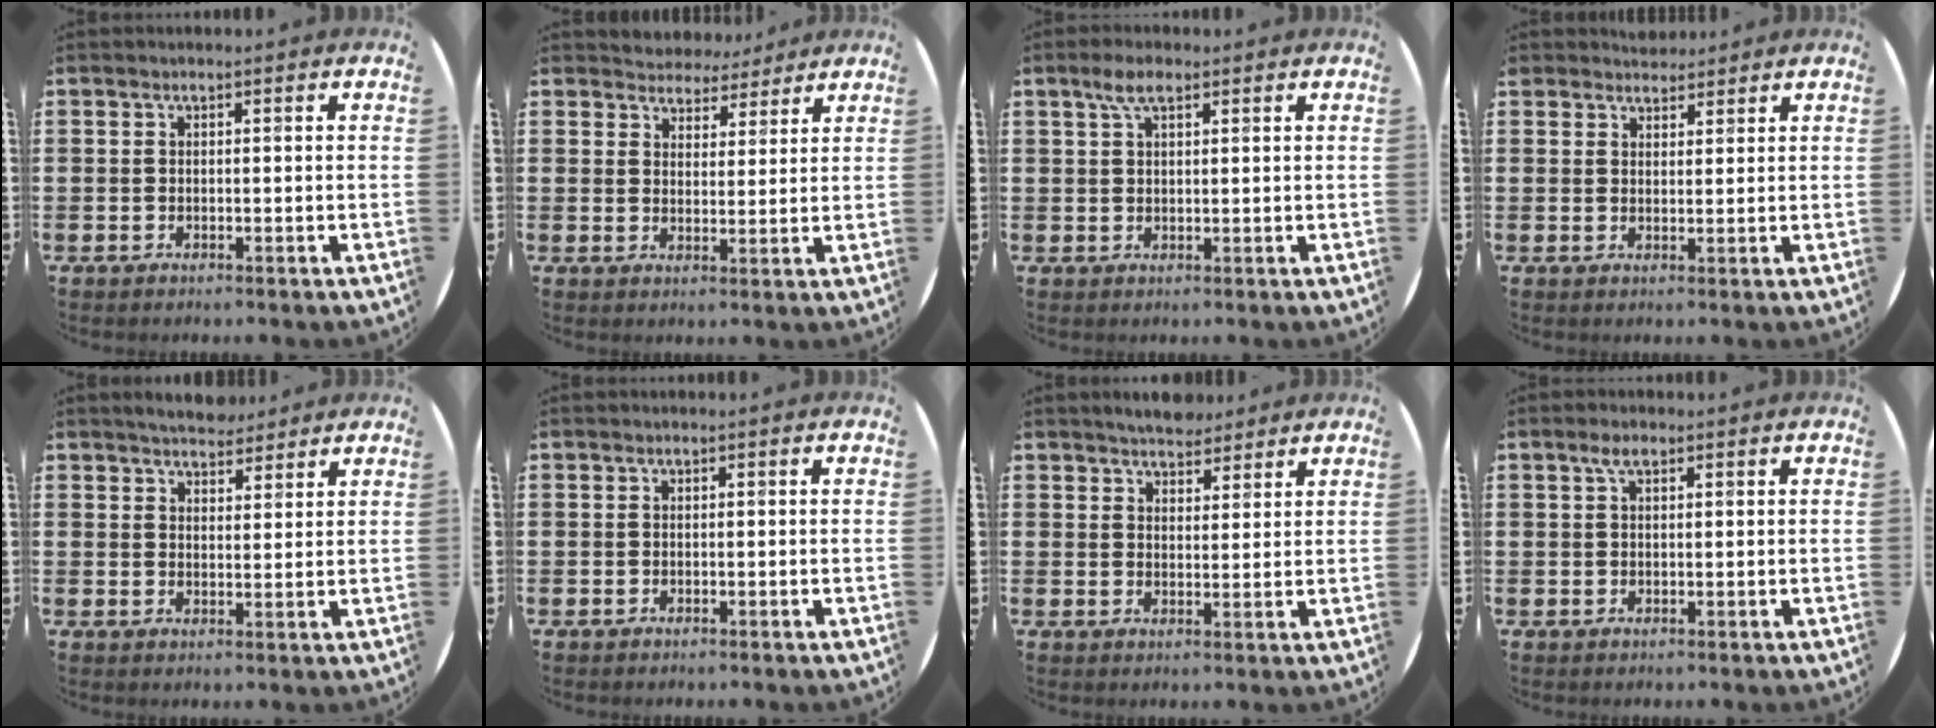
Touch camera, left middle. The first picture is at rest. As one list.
[{"total": 4.3, "force": [4.0, 1.5, 0.0], "torque": [-0.017, -0.016, 0.073]}, {"total": 3.5, "force": [2.2, 1.3, 2.4], "torque": [-0.045, 0.004, 0.036]}, {"total": 2.7, "force": [2.6, 0.6, -0.3], "torque": [0.000, -0.005, 0.049]}, {"total": 4.2, "force": [4.1, 1.0, 0.7], "torque": [-0.014, -0.013, 0.074]}, {"total": 0.0}, {"total": 4.0, "force": [3.8, 1.0, 0.5], "torque": [-0.010, -0.012, 0.071]}, {"total": 2.0, "force": [1.1, 0.7, 1.4], "torque": [-0.030, 0.006, 0.019]}]